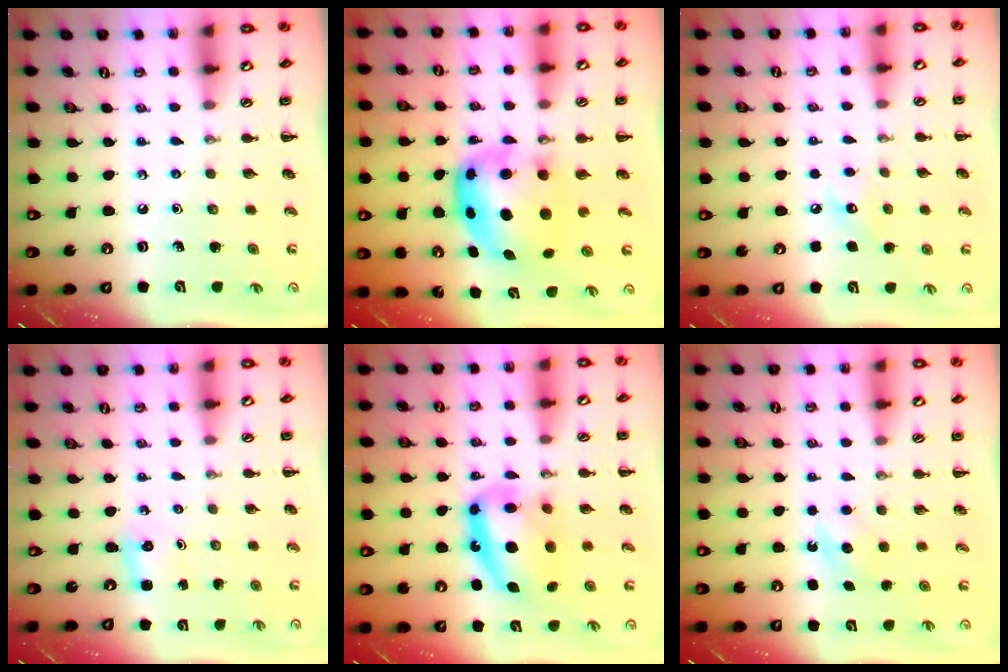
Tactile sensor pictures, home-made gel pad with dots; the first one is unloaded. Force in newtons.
{"total": 8.5, "press": 8.3, "slide": 2.0}
{"total": 6.9, "press": 6.7, "slide": 1.6}
{"total": 2.1, "press": 2.0, "slide": 0.6}
{"total": 14.6, "press": 14.1, "slide": 3.8}
{"total": 4.2, "press": 4.1, "slide": 1.1}